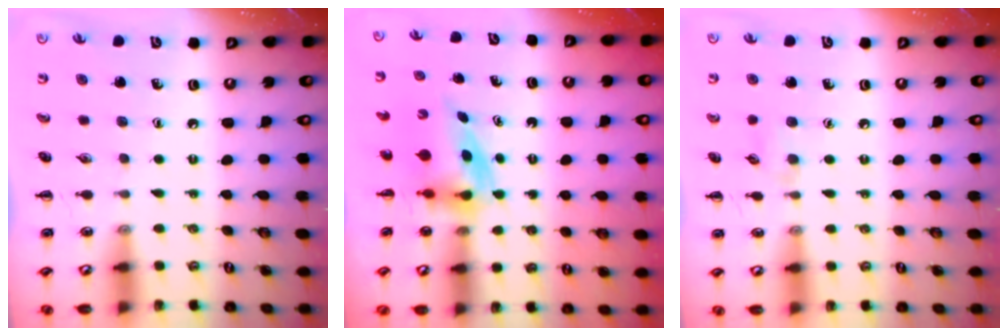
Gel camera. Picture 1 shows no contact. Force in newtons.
{"total": 5.2, "press": 5.1, "slide": 0.6}
{"total": 5.8, "press": 5.4, "slide": 2.1}